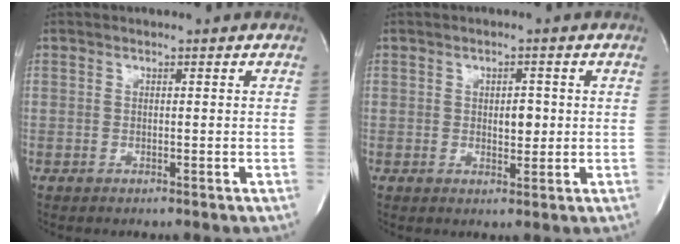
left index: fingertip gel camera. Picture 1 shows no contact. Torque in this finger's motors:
{"motor_torque": [0.21, 0.00, 0.06, 0.03]}